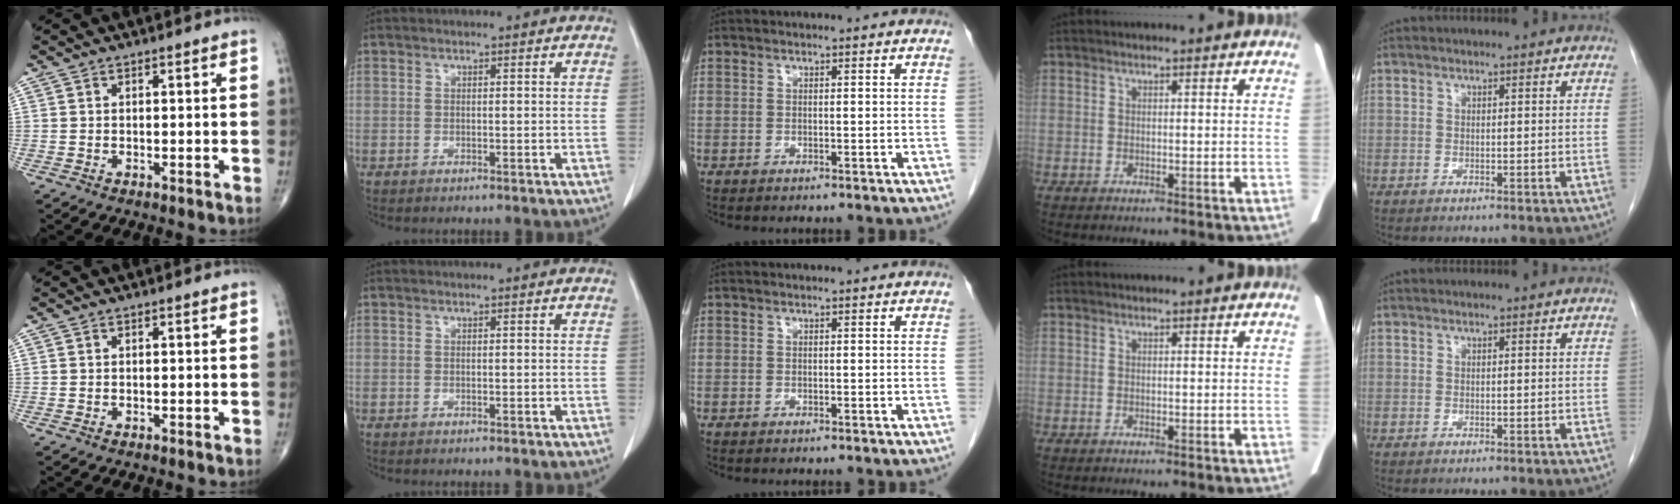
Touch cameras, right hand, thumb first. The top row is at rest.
{}